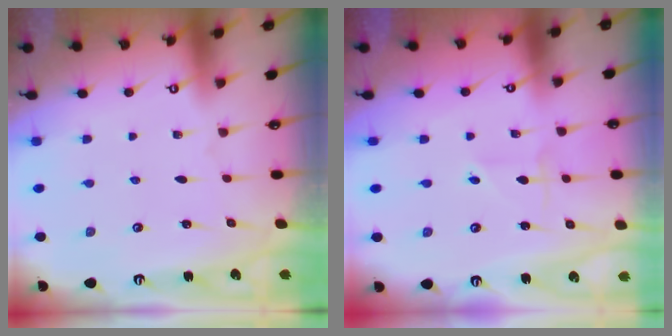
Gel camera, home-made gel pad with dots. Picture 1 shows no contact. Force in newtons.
{"total": 3.7, "press": 3.7, "slide": 0.3}